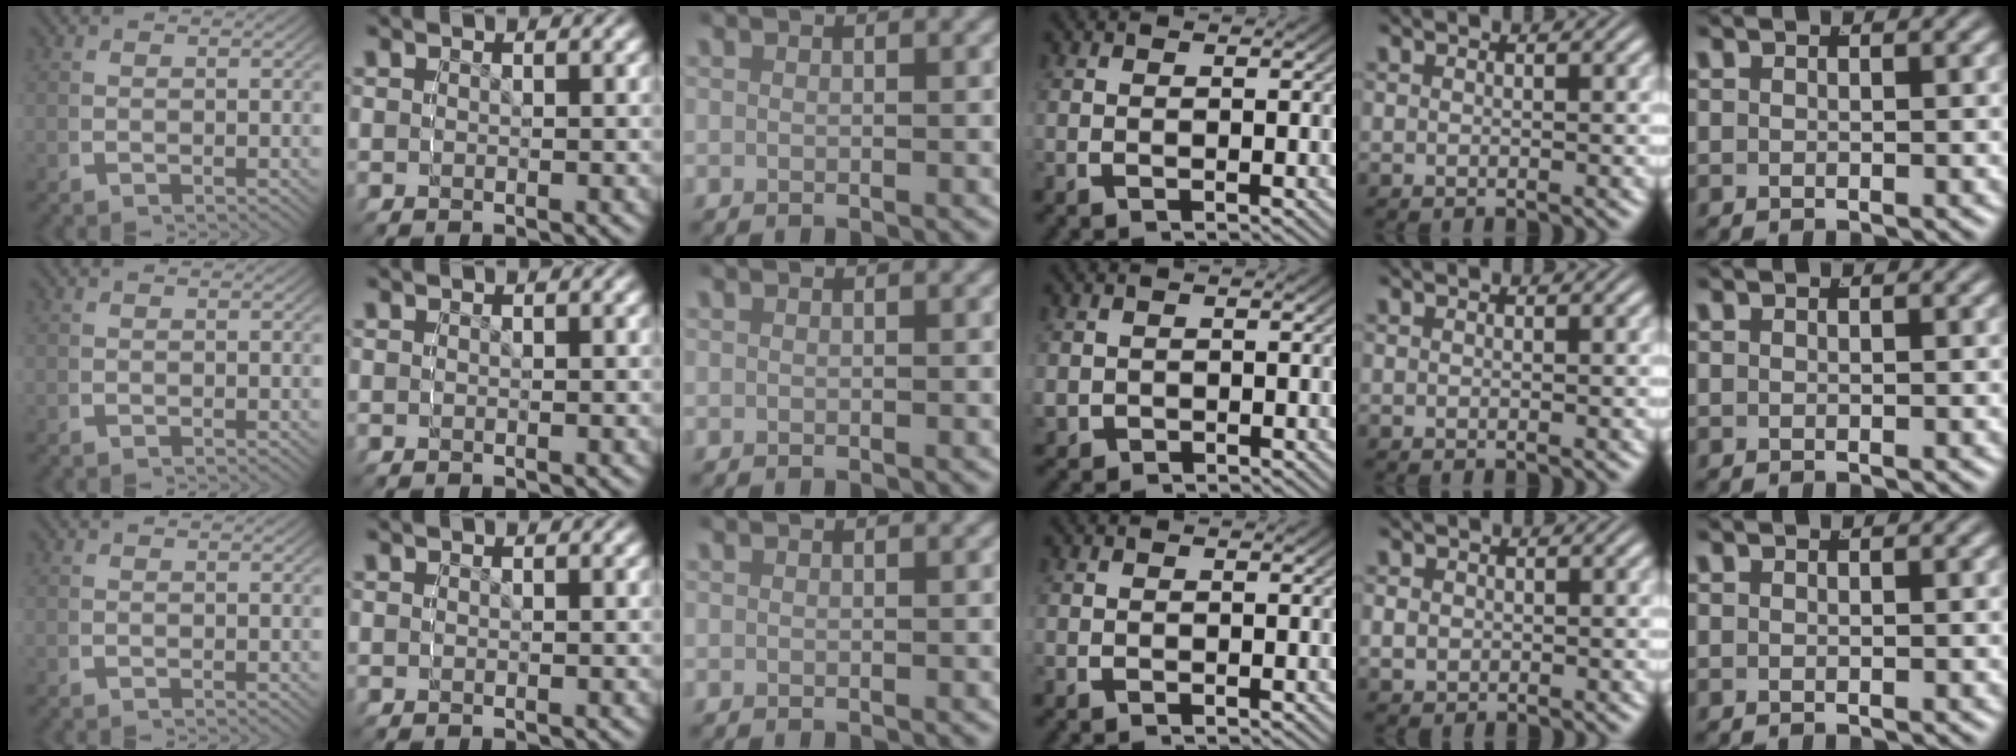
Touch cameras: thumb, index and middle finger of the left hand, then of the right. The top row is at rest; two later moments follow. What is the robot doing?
{"motion": "grasp_and_lifting", "object": "cloth"}